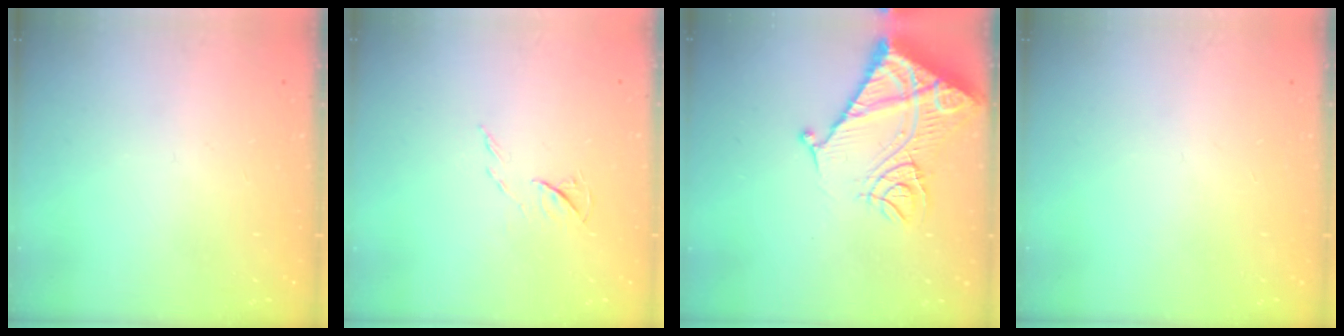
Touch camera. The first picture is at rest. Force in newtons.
{"total": 5.0, "press": 5.0, "slide": 0.7}
{"total": 16.1, "press": 16.0, "slide": 1.8}
{"total": 0.0}